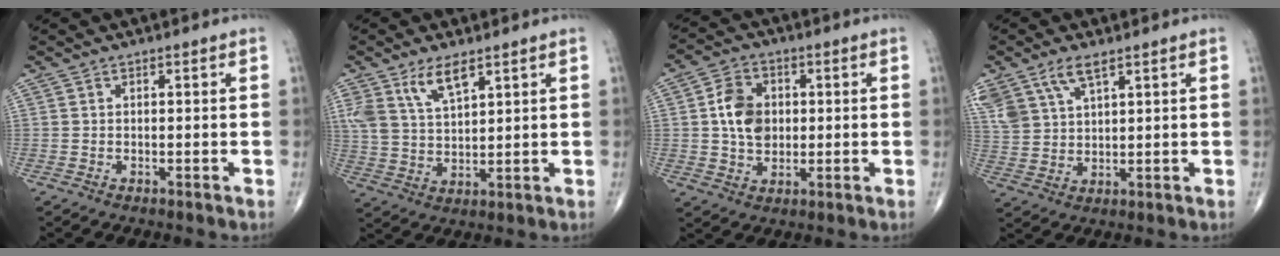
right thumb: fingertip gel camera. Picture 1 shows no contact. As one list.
[{"total": 7.9, "force": [4.9, 3.3, 5.3], "torque": [-0.100, -0.021, 0.102]}, {"total": 8.6, "force": [0.9, 6.5, 5.6], "torque": [-0.081, 0.002, 0.012]}, {"total": 9.5, "force": [5.8, 4.4, 6.0], "torque": [-0.126, -0.009, 0.123]}]